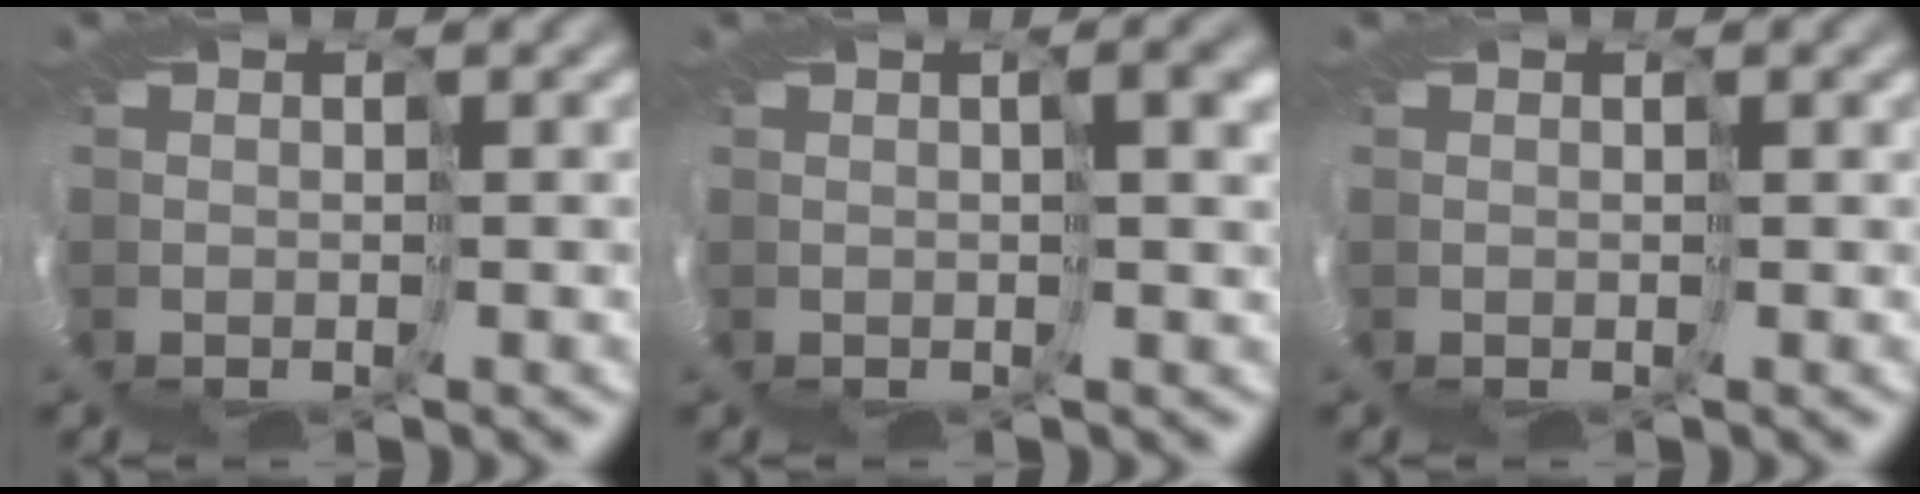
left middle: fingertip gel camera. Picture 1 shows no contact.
{"total": 5.0, "force": [2.0, 1.1, 4.5], "torque": [-0.067, 0.012, 0.033]}
{"total": 0.7, "force": [0.5, -0.5, 0.1], "torque": [-0.004, 0.000, 0.009]}